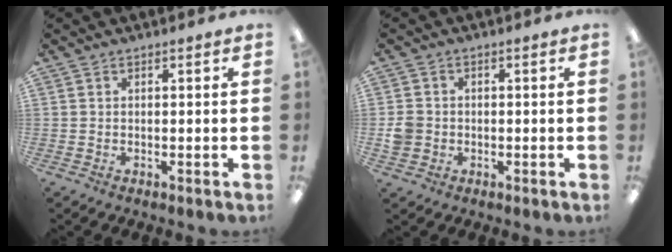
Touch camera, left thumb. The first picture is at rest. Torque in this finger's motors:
{"motor_torque": [-0.26, 0.32, 0.30, -0.23, 0.00]}